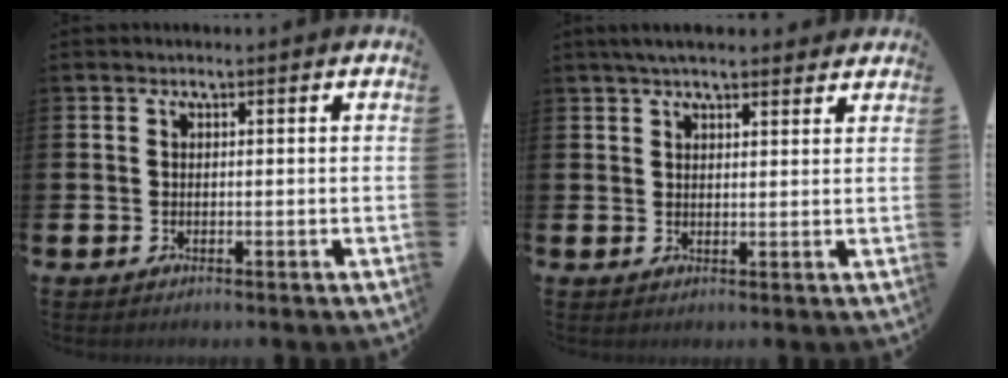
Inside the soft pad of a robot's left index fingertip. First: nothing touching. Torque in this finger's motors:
{"motor_torque": [0.50, -0.81, 0.84, 0.21]}